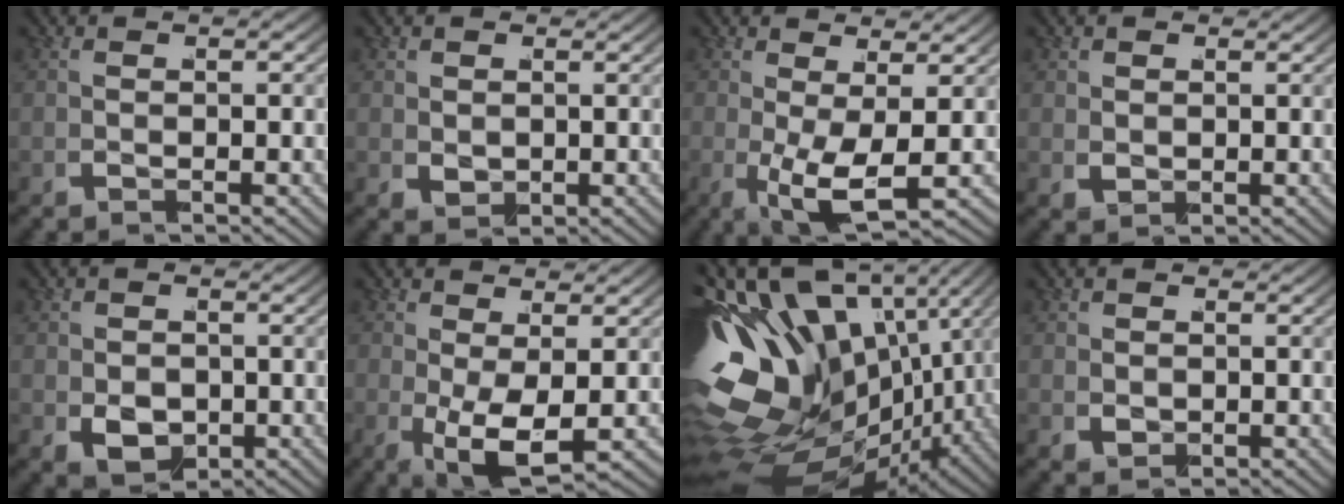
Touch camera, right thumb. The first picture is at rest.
{"total": 1.6, "force": [0.3, 1.3, 0.8], "torque": [-0.015, -0.015, 0.011]}
{"total": 4.9, "force": [-0.5, 2.4, 4.3], "torque": [-0.080, -0.027, -0.006]}
{"total": 1.3, "force": [0.6, 1.0, 0.4], "torque": [-0.010, -0.010, 0.015]}
{"total": 4.0, "force": [-0.8, 3.3, 2.2], "torque": [-0.054, -0.035, -0.005]}
{"total": 4.2, "force": [-0.4, 2.2, 3.6], "torque": [-0.063, -0.025, -0.004]}
{"total": 25.1, "force": [-2.7, 18.3, 17.1], "torque": [-0.323, -0.047, -0.036]}
{"total": 1.5, "force": [0.3, 1.3, 0.7], "torque": [-0.013, -0.013, 0.011]}